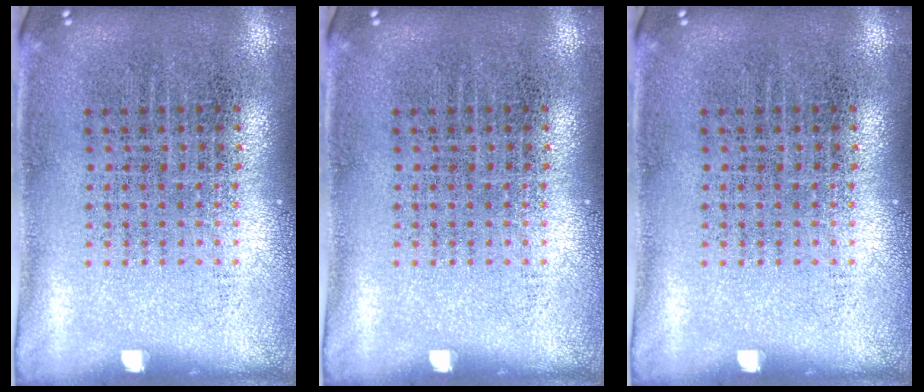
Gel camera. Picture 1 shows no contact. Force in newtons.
{"total": 0.0}
{"total": 0.0}